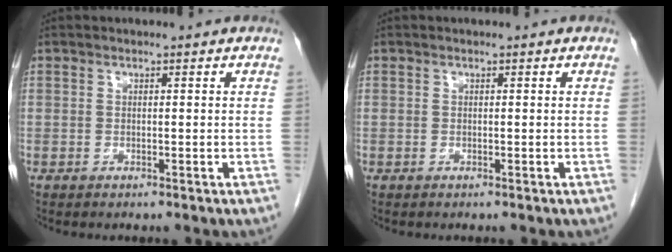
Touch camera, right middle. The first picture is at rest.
{"total": 0.0}